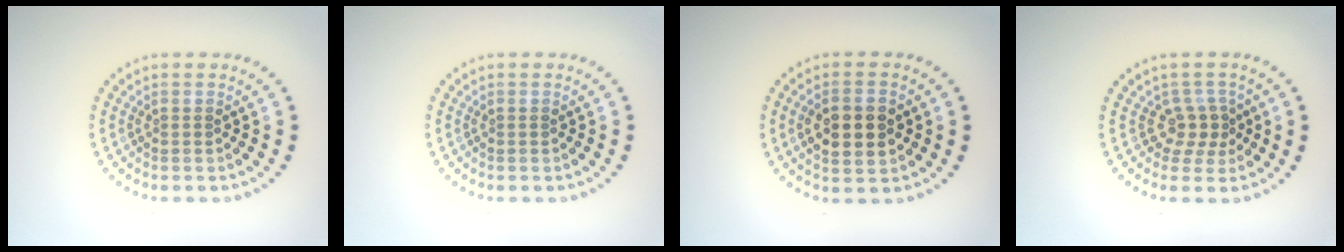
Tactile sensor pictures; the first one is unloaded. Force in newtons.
{"total": 0.0}
{"total": 4.5, "press": 4.5, "slide": 0.2}
{"total": 2.4, "press": 1.8, "slide": 1.7}